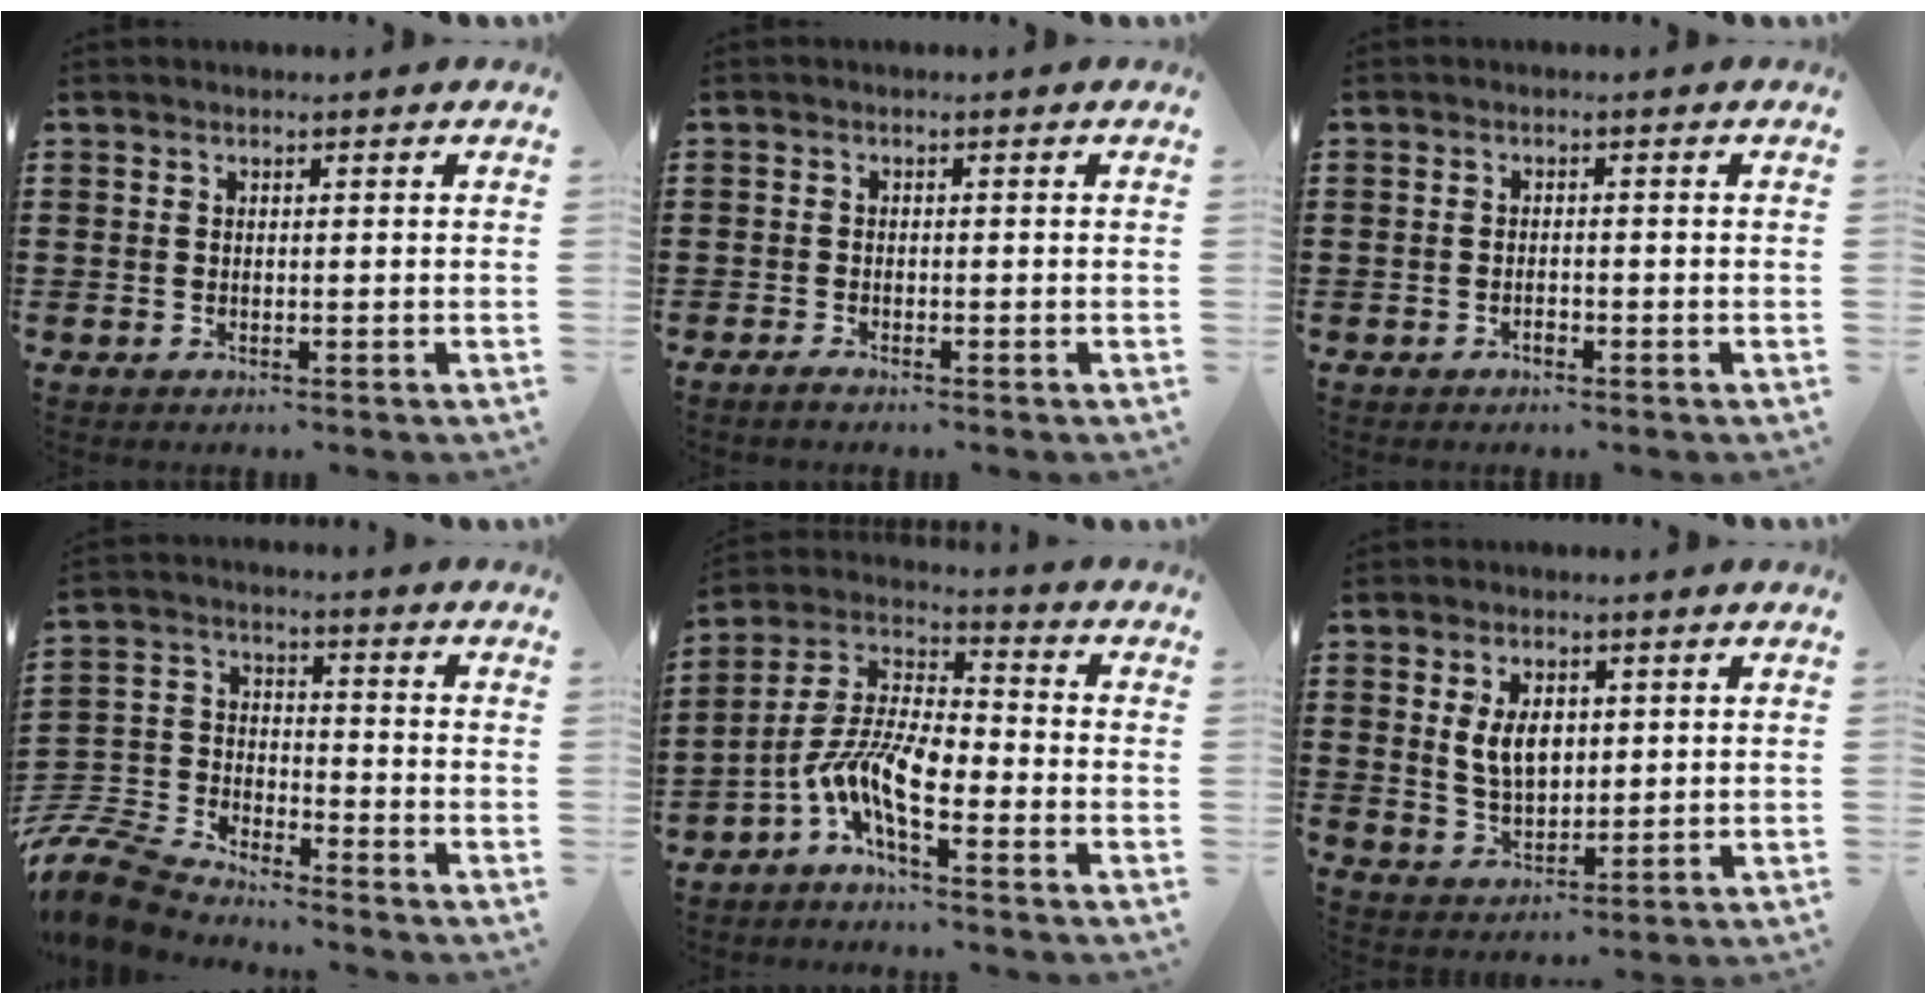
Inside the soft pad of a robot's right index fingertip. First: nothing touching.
{"total": 1.0, "force": [-1.0, 0.0, 0.2], "torque": [-0.009, -0.005, -0.018]}
{"total": 1.1, "force": [-0.9, 0.4, 0.5], "torque": [-0.012, -0.002, -0.017]}
{"total": 8.4, "force": [-8.1, 1.8, 1.6], "torque": [-0.073, -0.001, -0.173]}
{"total": 9.6, "force": [-4.8, 3.3, 7.7], "torque": [-0.186, -0.009, -0.100]}
{"total": 5.7, "force": [1.3, 3.4, 4.4], "torque": [-0.088, 0.008, 0.019]}